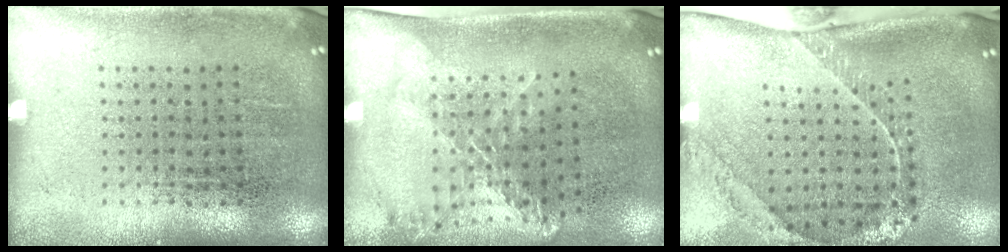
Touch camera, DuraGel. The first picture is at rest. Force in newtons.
{"total": 1.7, "press": 1.3, "slide": 1.1}
{"total": 2.4, "press": 1.7, "slide": 1.8}